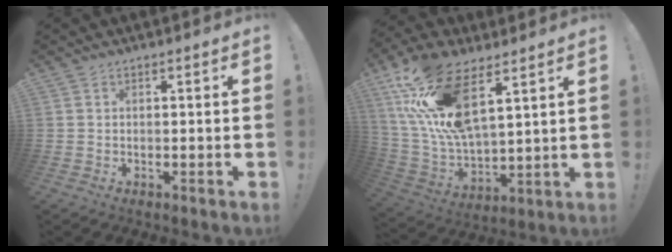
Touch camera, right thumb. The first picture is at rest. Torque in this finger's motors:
{"motor_torque": [2.33, 2.68, 2.25, 0.52, 0.62]}